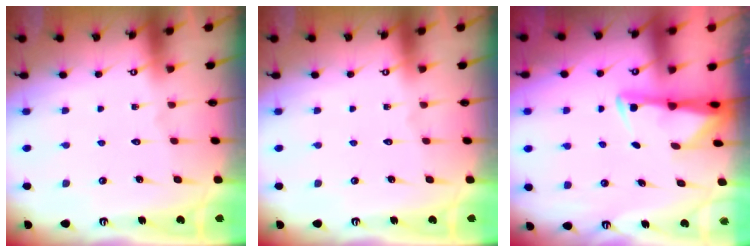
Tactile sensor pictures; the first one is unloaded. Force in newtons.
{"total": 0.0}
{"total": 3.0, "press": 2.9, "slide": 0.6}